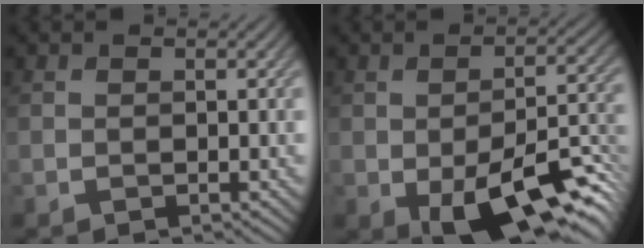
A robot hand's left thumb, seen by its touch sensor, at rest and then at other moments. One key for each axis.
{"total": 14.3, "fx": -6.2, "fy": 6.4, "fz": 11.3, "tx": -0.169, "ty": -0.026, "tz": -0.087}